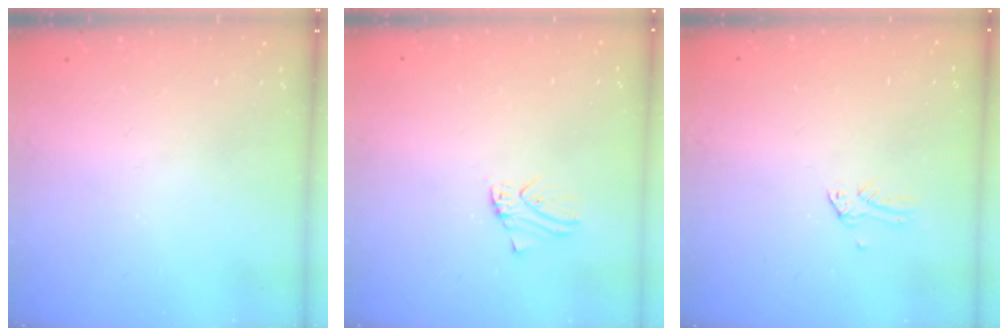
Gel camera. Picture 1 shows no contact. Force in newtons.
{"total": 0.0}
{"total": 0.0}